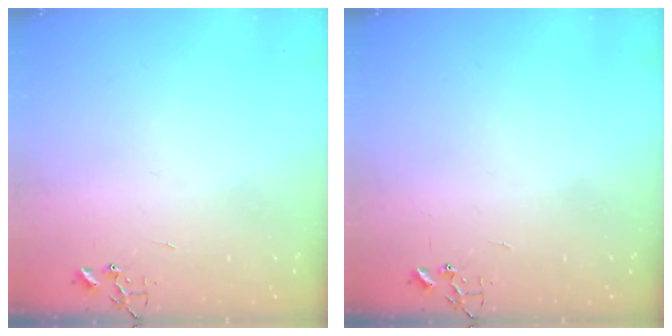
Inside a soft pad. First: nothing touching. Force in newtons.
{"total": 0.0}